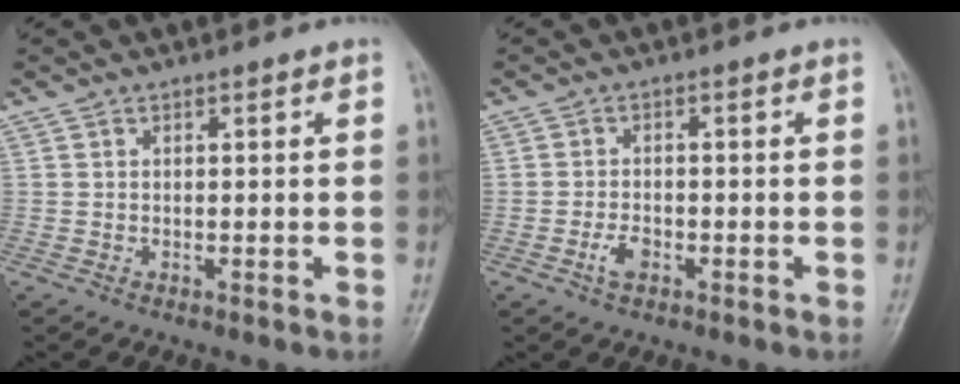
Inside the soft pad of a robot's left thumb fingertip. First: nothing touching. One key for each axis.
{"total": 2.7, "fx": -1.2, "fy": 1.5, "fz": 1.8, "tx": -0.036, "ty": 0.006, "tz": -0.023}